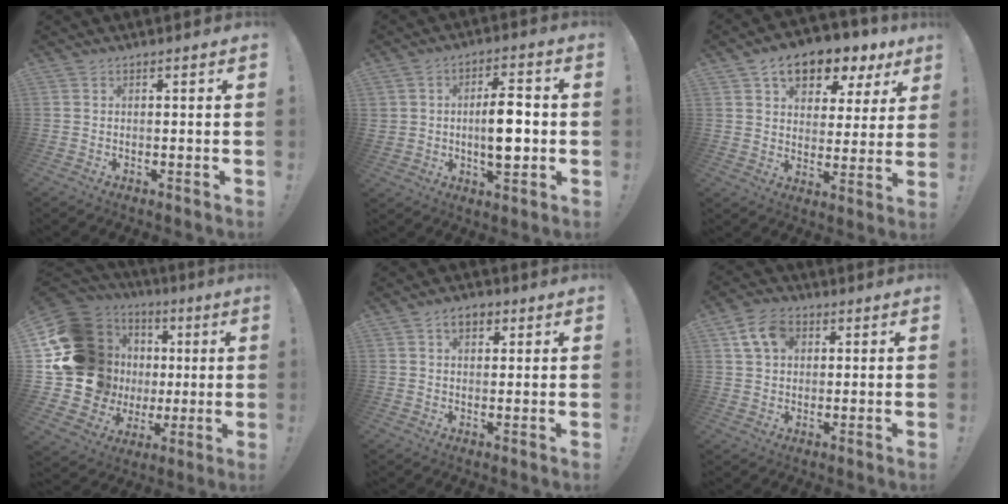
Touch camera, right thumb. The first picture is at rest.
{"total": 10.4, "force": [-1.0, 6.4, 8.2], "torque": [-0.124, 0.013, -0.017]}
{"total": 11.5, "force": [7.2, 6.5, 6.1], "torque": [-0.087, -0.047, 0.128]}
{"total": 22.7, "force": [3.9, 19.1, 11.7], "torque": [-0.206, -0.042, 0.140]}
{"total": 4.8, "force": [2.0, 3.1, 3.1], "torque": [-0.037, 0.001, 0.032]}
{"total": 9.0, "force": [3.5, 6.4, 5.2], "torque": [-0.089, 0.005, 0.070]}